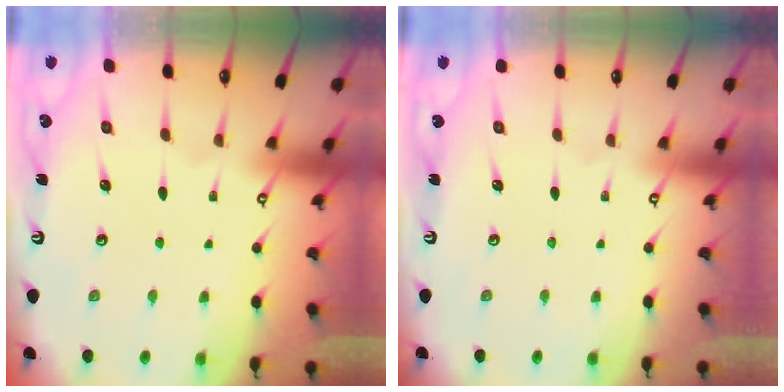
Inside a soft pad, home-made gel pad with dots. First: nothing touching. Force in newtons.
{"total": 0.0}